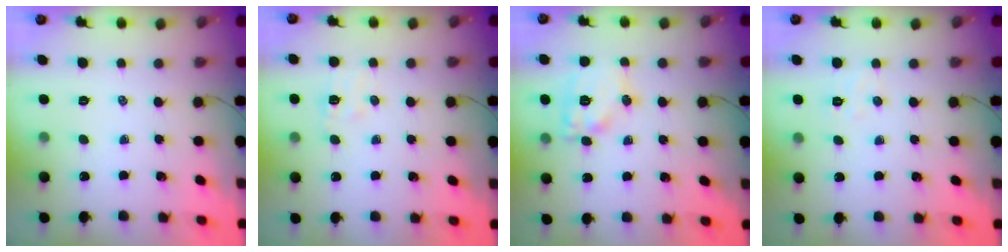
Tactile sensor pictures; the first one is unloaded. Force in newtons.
{"total": 6.5, "press": 6.4, "slide": 1.0}
{"total": 11.3, "press": 11.2, "slide": 0.9}
{"total": 3.8, "press": 3.7, "slide": 0.9}